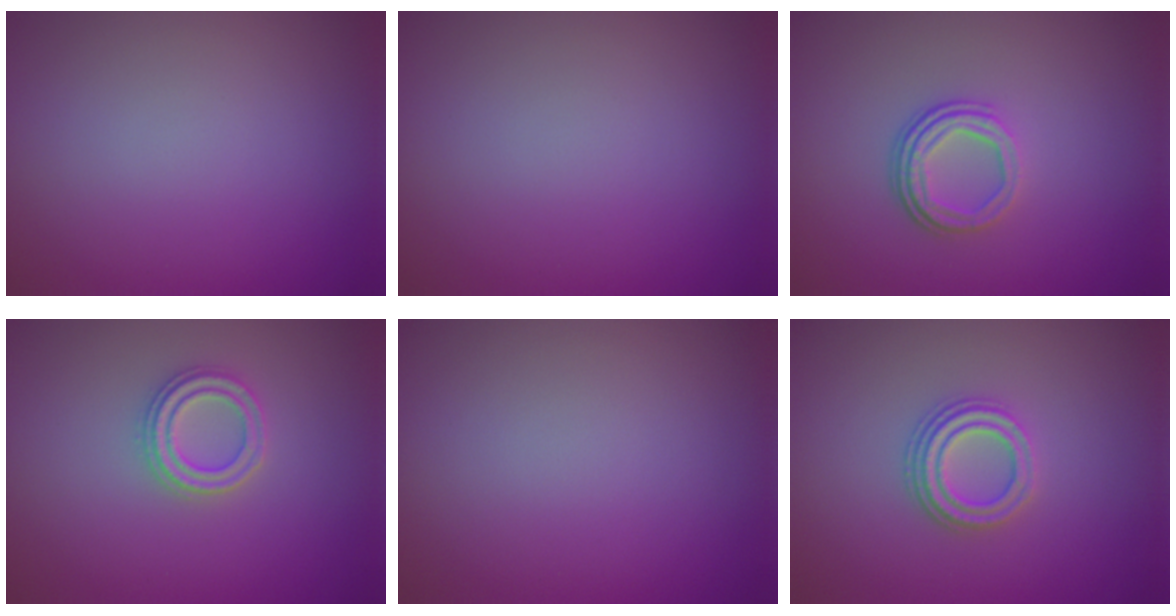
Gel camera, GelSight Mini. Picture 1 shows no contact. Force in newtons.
{"total": 0.0}
{"total": 3.3, "press": 2.3, "slide": 2.4}
{"total": 2.3, "press": 2.3, "slide": 0.2}
{"total": 0.0}
{"total": 3.0, "press": 2.5, "slide": 1.7}